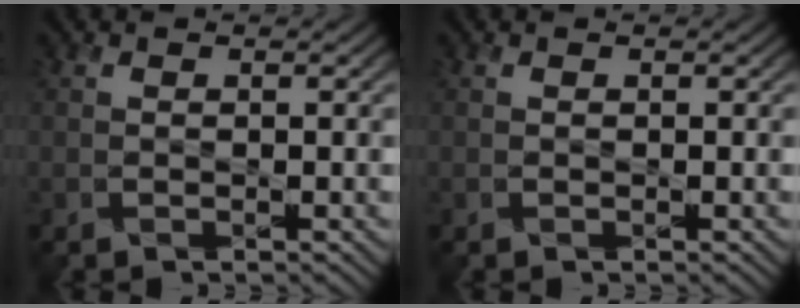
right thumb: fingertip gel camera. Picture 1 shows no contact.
{"total": 0.0}